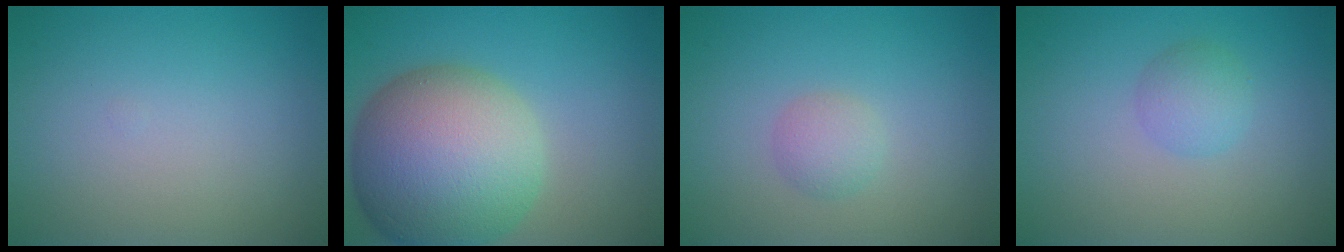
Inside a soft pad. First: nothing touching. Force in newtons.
{"total": 13.5, "press": 13.4, "slide": 0.6}
{"total": 1.7, "press": 1.7, "slide": 0.1}
{"total": 2.0, "press": 2.0, "slide": 0.1}